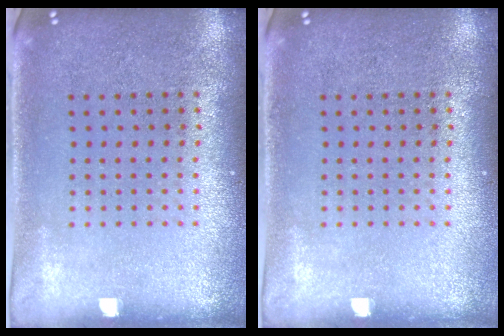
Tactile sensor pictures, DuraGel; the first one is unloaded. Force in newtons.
{"total": 0.0}